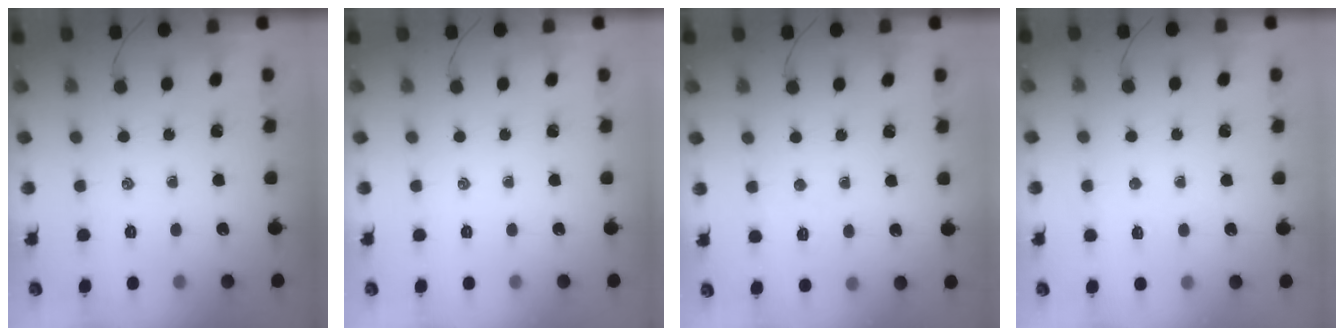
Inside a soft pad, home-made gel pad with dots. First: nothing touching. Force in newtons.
{"total": 0.0}
{"total": 2.3, "press": 2.2, "slide": 0.7}
{"total": 2.6, "press": 2.5, "slide": 0.8}